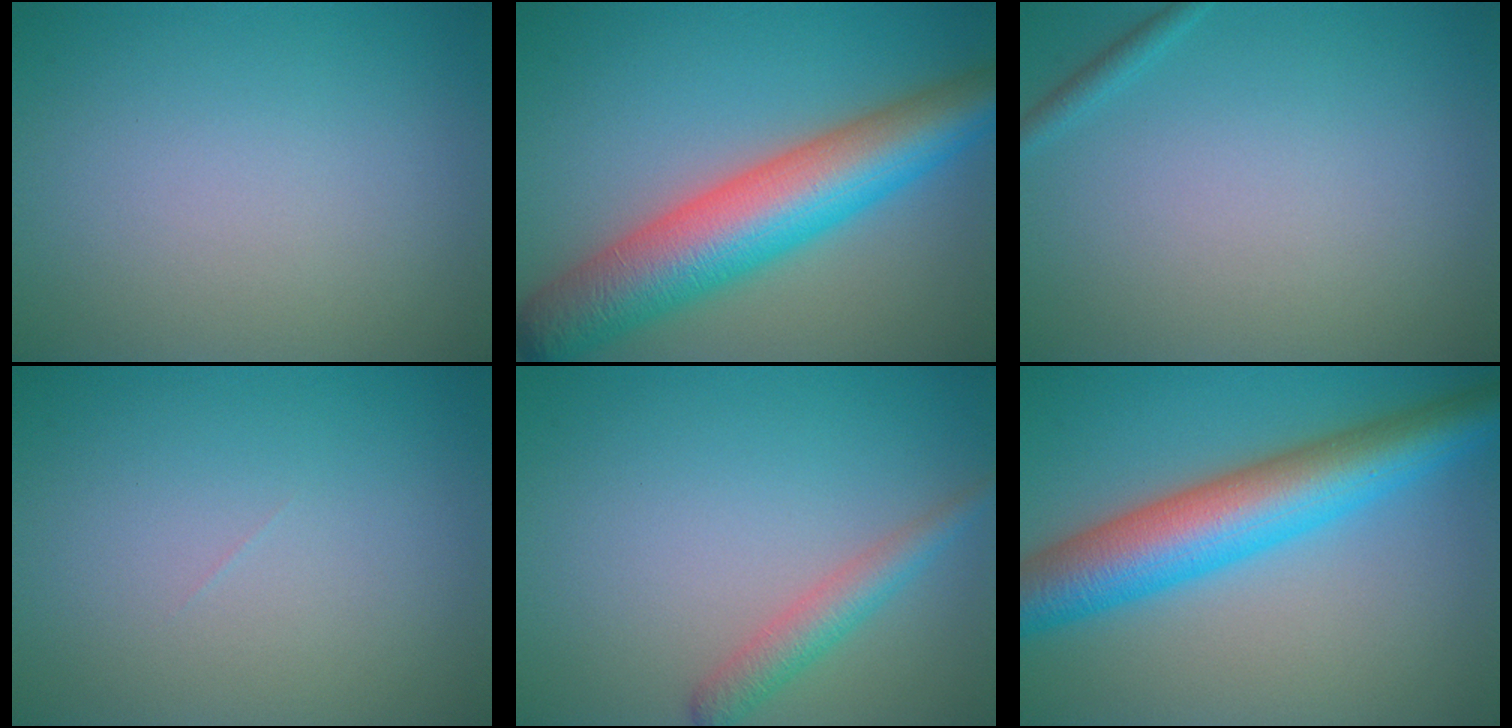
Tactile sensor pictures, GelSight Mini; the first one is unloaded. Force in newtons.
{"total": 10.5, "press": 10.4, "slide": 0.2}
{"total": 0.9, "press": 0.9, "slide": 0.1}
{"total": 0.0}
{"total": 2.5, "press": 2.5, "slide": 0.1}
{"total": 9.2, "press": 9.2, "slide": 0.2}